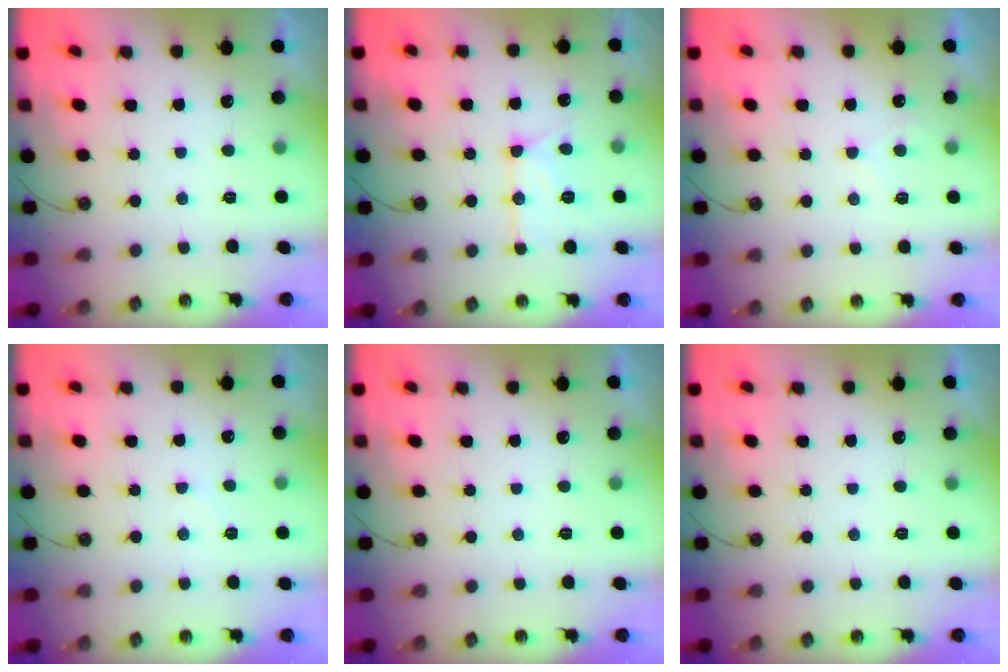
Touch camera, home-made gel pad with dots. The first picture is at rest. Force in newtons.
{"total": 13.7, "press": 13.6, "slide": 0.8}
{"total": 6.3, "press": 6.2, "slide": 0.8}
{"total": 5.3, "press": 5.2, "slide": 0.7}
{"total": 0.0}
{"total": 0.0}